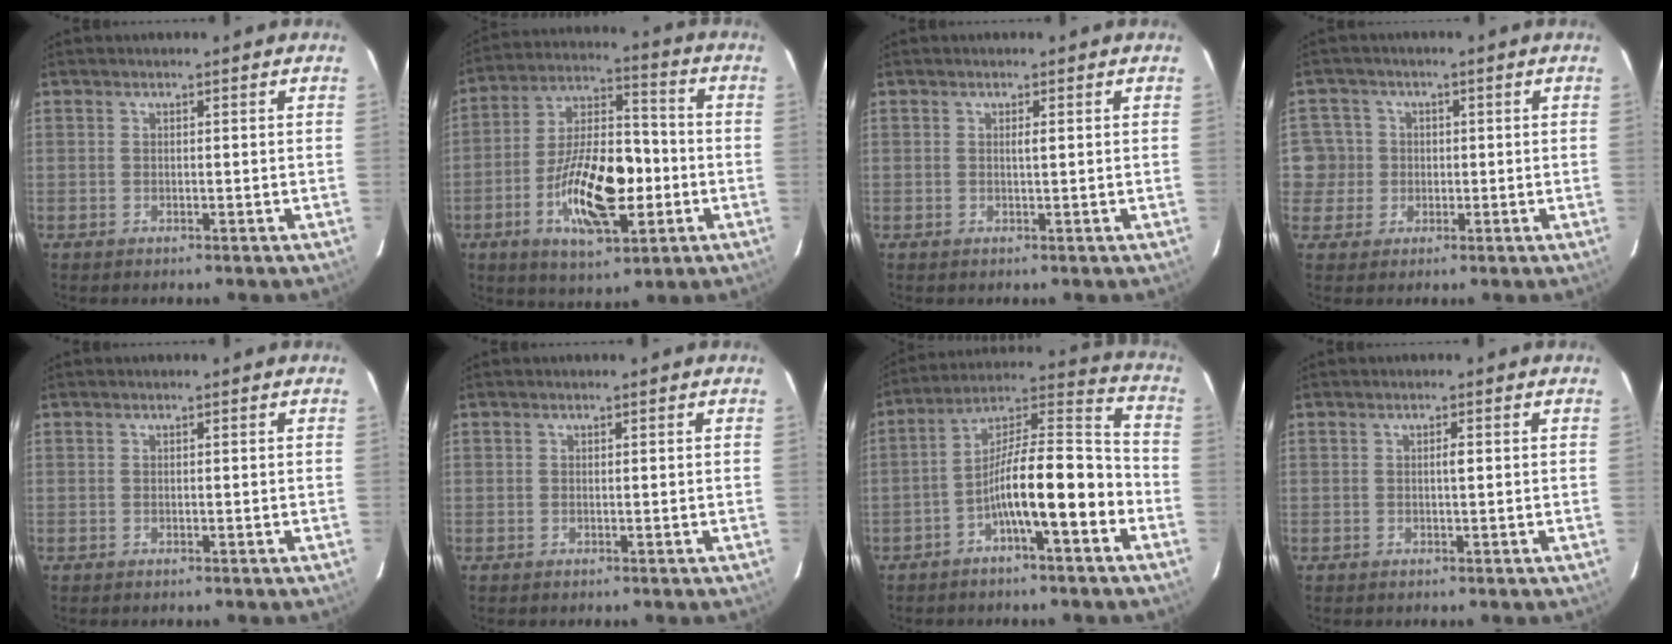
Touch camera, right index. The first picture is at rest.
{"total": 16.2, "force": [-4.5, 5.7, 14.5], "torque": [-0.269, 0.010, -0.074]}
{"total": 0.8, "force": [0.2, 0.0, 0.8], "torque": [-0.015, 0.000, 0.003]}
{"total": 5.3, "force": [0.2, 5.3, -0.3], "torque": [0.013, 0.018, 0.008]}
{"total": 0.0}
{"total": 0.0}
{"total": 13.7, "force": [-5.2, 2.0, 12.5], "torque": [-0.213, 0.030, -0.085]}
{"total": 0.9, "force": [0.1, 0.1, 0.9], "torque": [-0.016, 0.001, 0.001]}